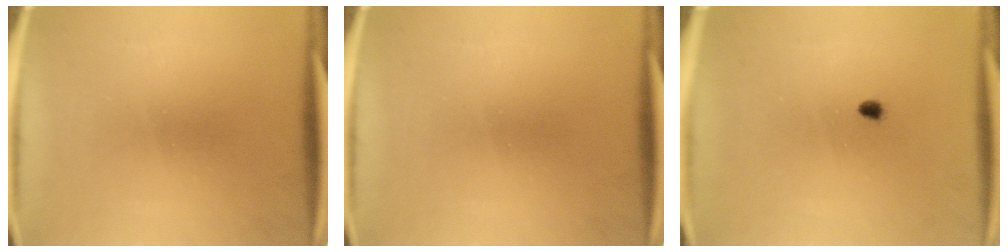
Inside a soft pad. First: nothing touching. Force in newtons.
{"total": 0.0}
{"total": 1.3}